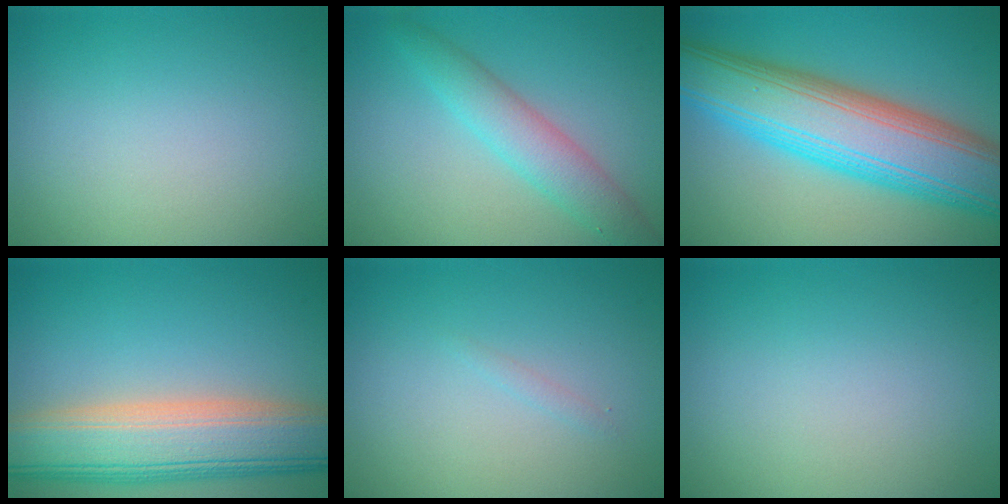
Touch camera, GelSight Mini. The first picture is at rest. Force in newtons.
{"total": 3.7, "press": 3.7, "slide": 0.1}
{"total": 12.4, "press": 12.4, "slide": 0.2}
{"total": 10.0, "press": 10.0, "slide": 1.0}
{"total": 0.6, "press": 0.6, "slide": 0.0}
{"total": 0.0}